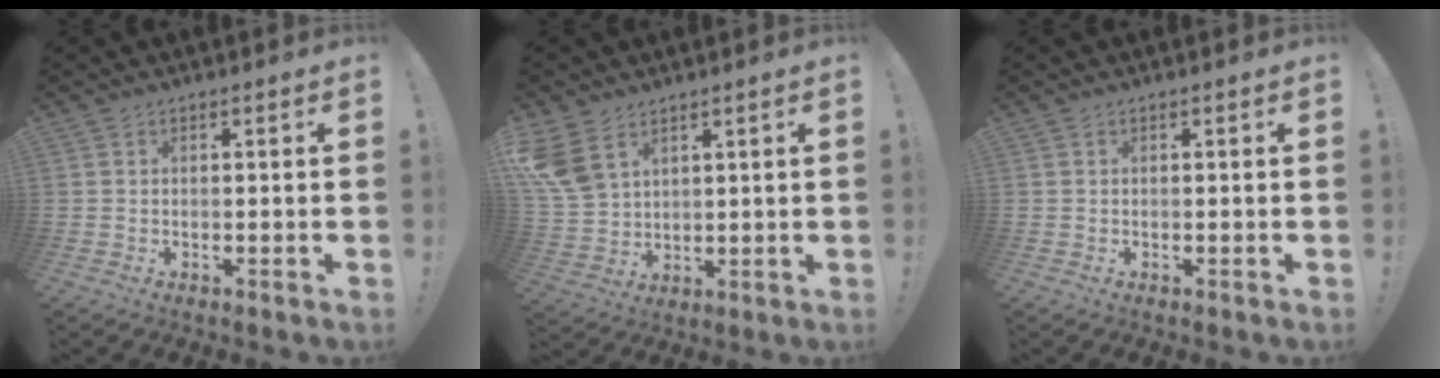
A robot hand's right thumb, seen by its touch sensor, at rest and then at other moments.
{"total": 10.2, "force": [5.9, 6.4, 5.3], "torque": [-0.102, -0.026, 0.118]}
{"total": 0.0}